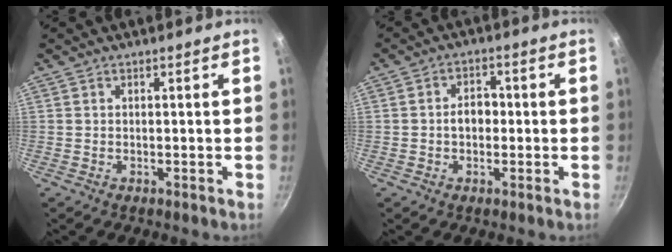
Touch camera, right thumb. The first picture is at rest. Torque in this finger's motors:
{"motor_torque": [-0.34, 0.19, 0.49, -0.41, -0.01]}